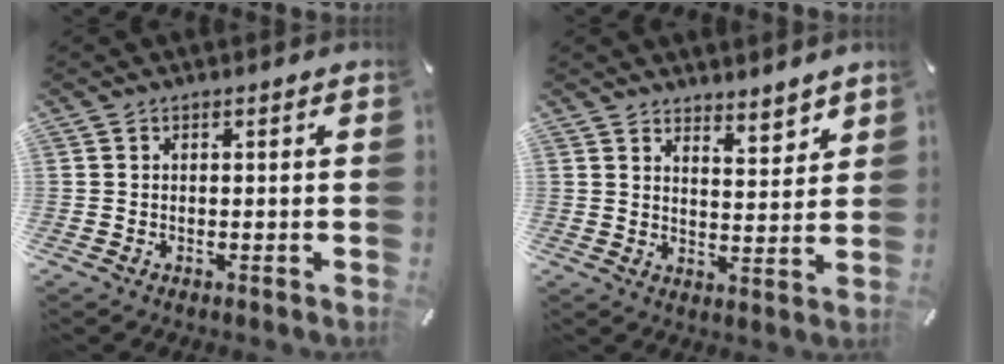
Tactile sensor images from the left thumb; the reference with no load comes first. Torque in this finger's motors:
{"motor_torque": [-0.25, -0.15, 0.01, -0.14, 0.07]}